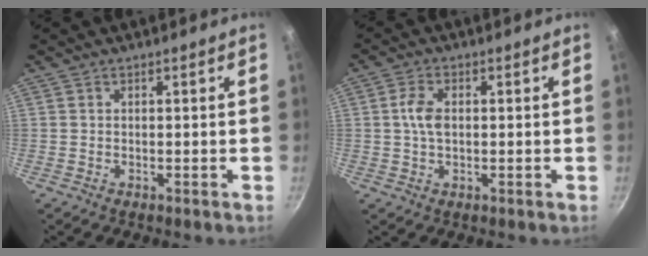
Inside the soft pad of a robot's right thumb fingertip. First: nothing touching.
{"total": 4.4, "force": [0.4, 2.6, 3.5], "torque": [-0.068, 0.008, 0.003]}